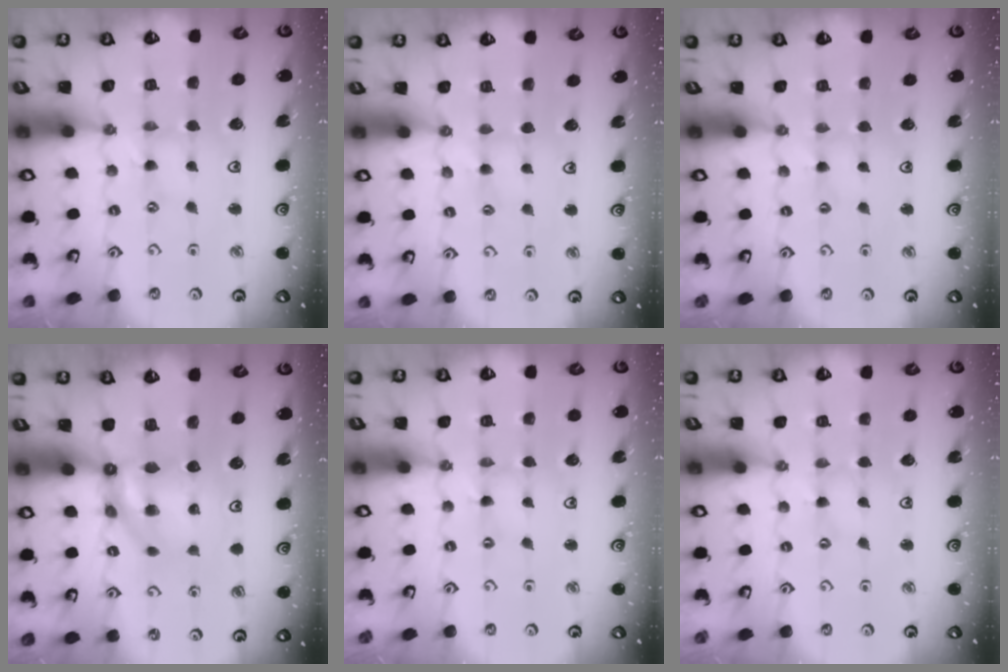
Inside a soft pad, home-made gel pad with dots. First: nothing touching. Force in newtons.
{"total": 3.9, "press": 3.9, "slide": 0.6}
{"total": 2.1, "press": 2.0, "slide": 0.4}
{"total": 7.6, "press": 7.6, "slide": 0.7}
{"total": 0.0}
{"total": 0.0}